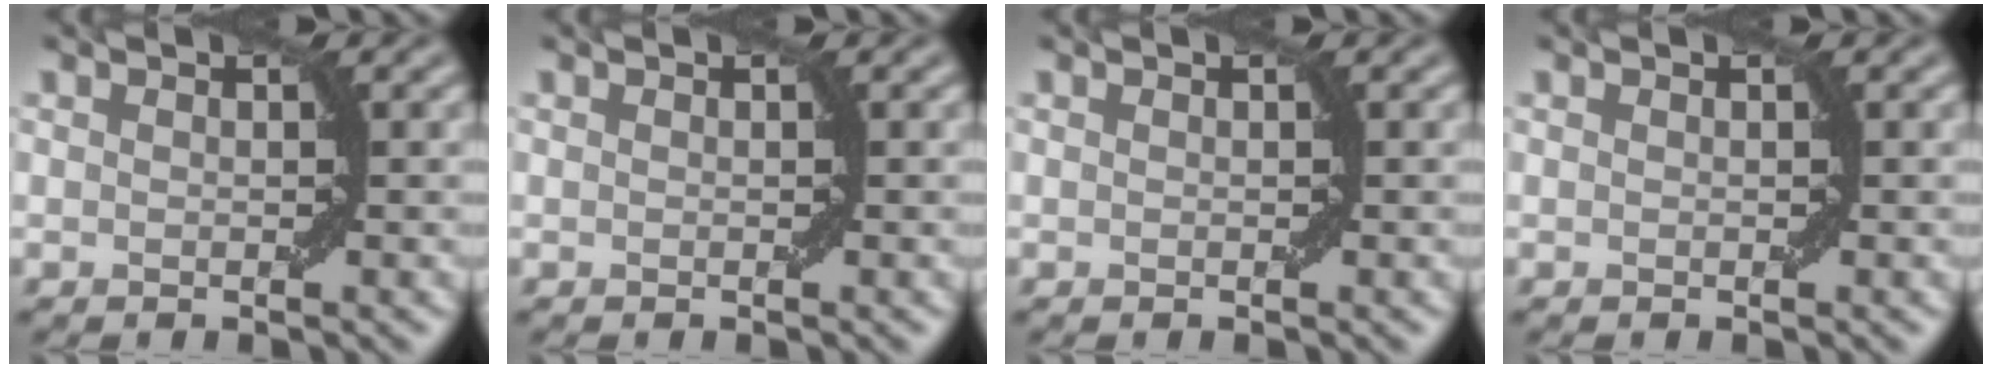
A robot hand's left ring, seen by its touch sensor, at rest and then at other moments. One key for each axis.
{"total": 0.0}
{"total": 0.0}
{"total": 0.0}